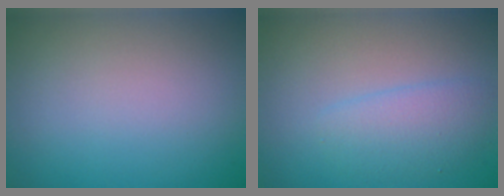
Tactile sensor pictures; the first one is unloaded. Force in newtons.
{"total": 2.8, "press": 2.8, "slide": 0.1}